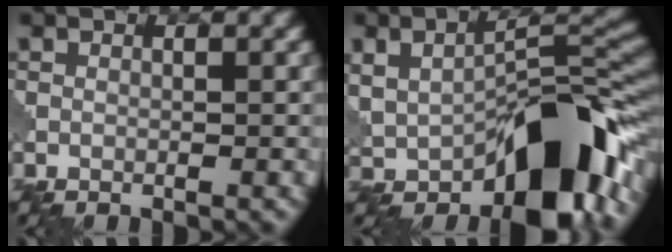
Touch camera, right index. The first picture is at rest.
{"total": 12.2, "force": [-3.3, 5.8, 10.2], "torque": [-0.141, 0.005, -0.053]}